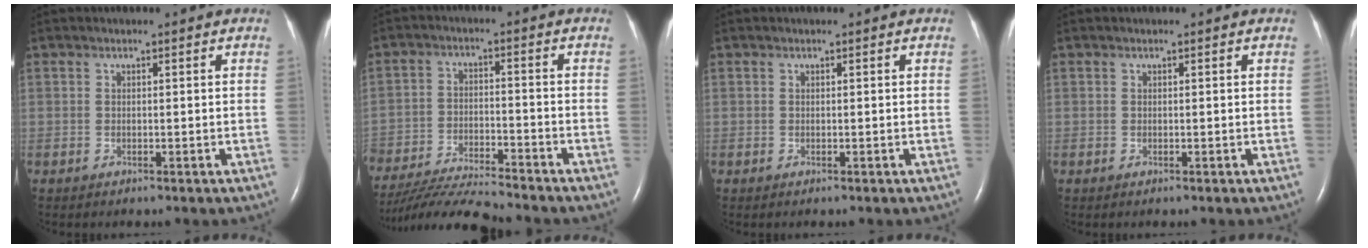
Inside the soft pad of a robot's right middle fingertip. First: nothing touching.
{"total": 12.0, "force": [-11.5, -0.5, 3.5], "torque": [-0.055, -0.015, -0.200]}
{"total": 0.0}
{"total": 0.0}